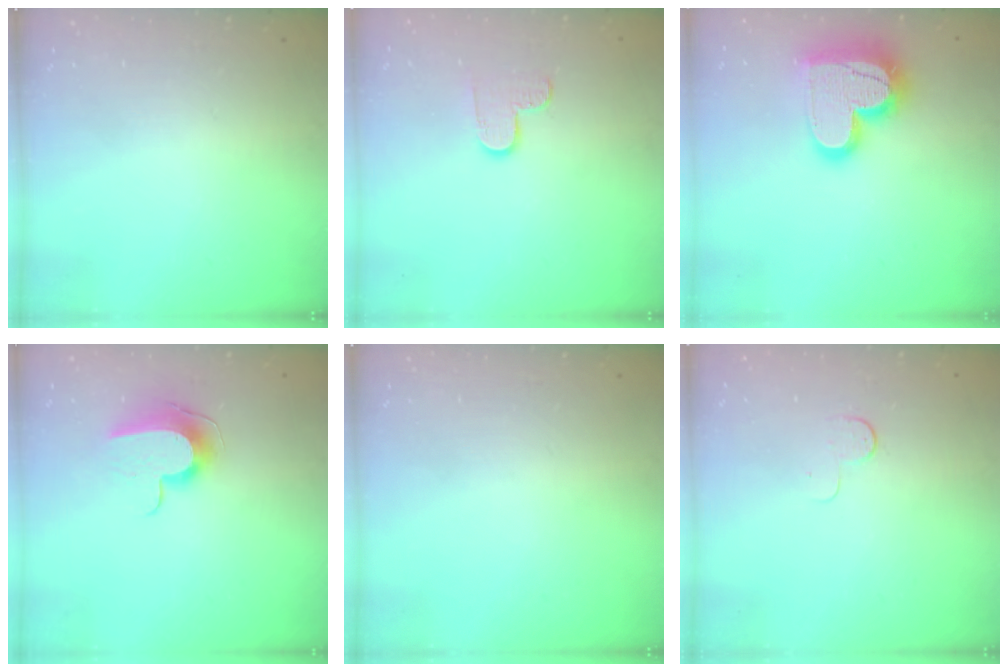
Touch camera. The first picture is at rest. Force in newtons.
{"total": 5.7, "press": 5.7, "slide": 0.5}
{"total": 19.2, "press": 19.1, "slide": 1.6}
{"total": 9.3, "press": 9.3, "slide": 0.7}
{"total": 0.0}
{"total": 3.3, "press": 3.3, "slide": 0.4}